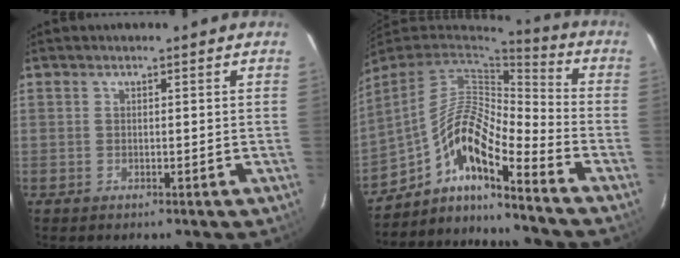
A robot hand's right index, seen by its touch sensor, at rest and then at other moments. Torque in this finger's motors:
{"motor_torque": [0.50, -0.53, 0.63, 0.15]}